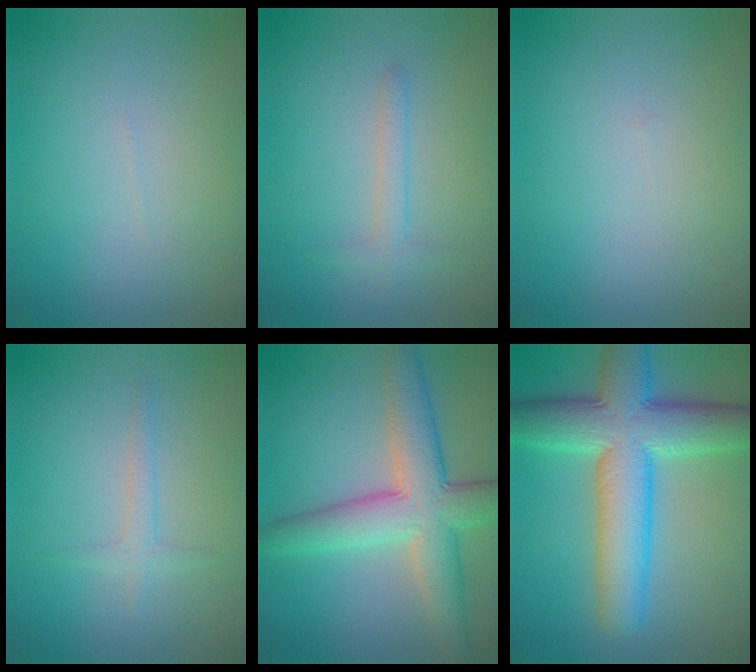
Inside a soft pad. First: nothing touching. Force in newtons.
{"total": 1.4, "press": 1.4, "slide": 0.1}
{"total": 0.0}
{"total": 1.2, "press": 1.2, "slide": 0.1}
{"total": 7.2, "press": 7.2, "slide": 0.2}
{"total": 10.1, "press": 10.1, "slide": 0.4}